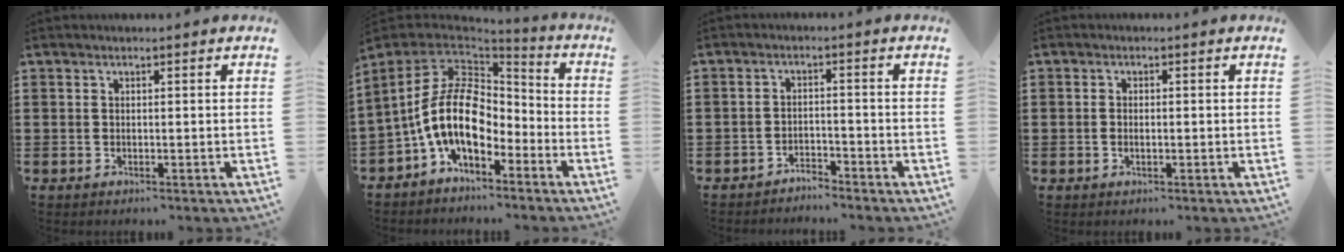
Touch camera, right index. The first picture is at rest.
{"total": 13.9, "force": [-2.8, 8.4, 10.8], "torque": [-0.254, 0.010, -0.063]}
{"total": 2.7, "force": [-2.7, 0.1, -0.1], "torque": [-0.008, -0.001, -0.058]}
{"total": 1.2, "force": [-0.3, 0.4, 1.1], "torque": [-0.021, 0.000, -0.004]}